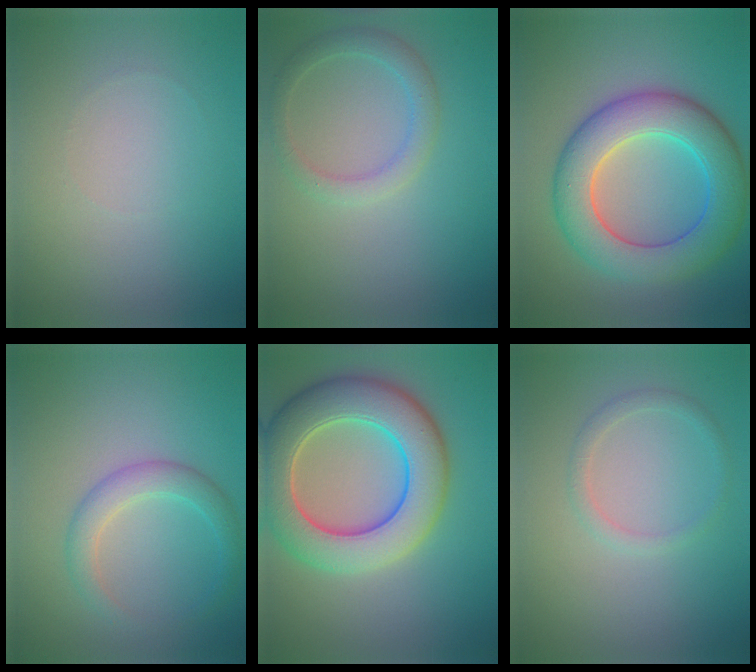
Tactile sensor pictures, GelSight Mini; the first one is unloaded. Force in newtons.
{"total": 2.5, "press": 2.5, "slide": 0.1}
{"total": 8.7, "press": 8.7, "slide": 0.2}
{"total": 2.8, "press": 2.7, "slide": 0.2}
{"total": 9.7, "press": 9.7, "slide": 0.6}
{"total": 1.3, "press": 1.3, "slide": 0.1}